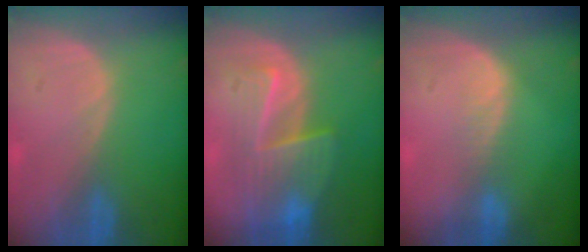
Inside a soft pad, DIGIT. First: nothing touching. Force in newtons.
{"total": 7.1, "press": 7.1, "slide": 0.3}
{"total": 2.0, "press": 2.0, "slide": 0.1}